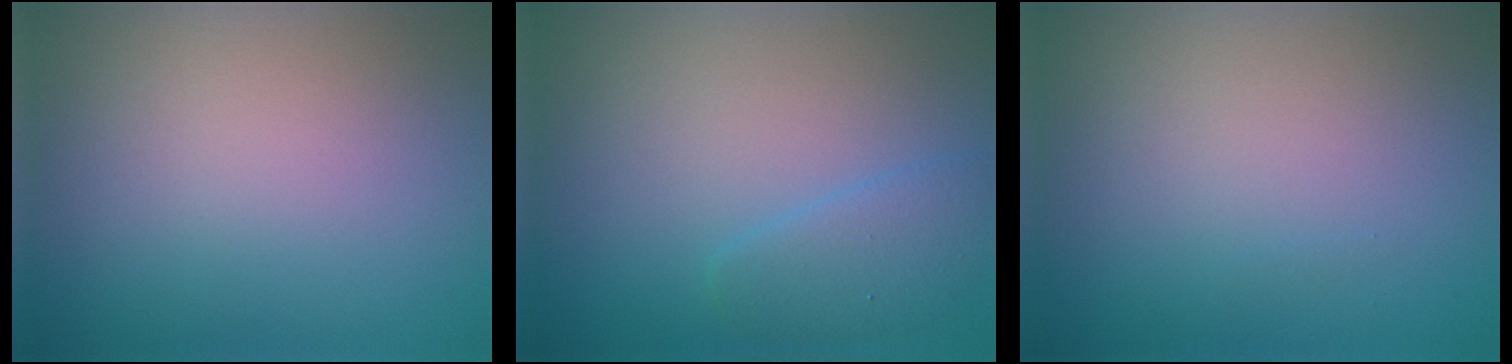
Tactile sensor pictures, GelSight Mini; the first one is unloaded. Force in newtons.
{"total": 2.3, "press": 2.3, "slide": 0.2}
{"total": 0.0}